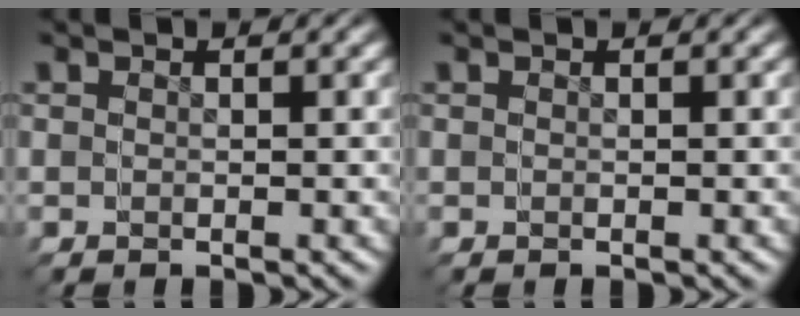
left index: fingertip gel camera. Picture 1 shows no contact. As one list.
[{"total": 0.0}]